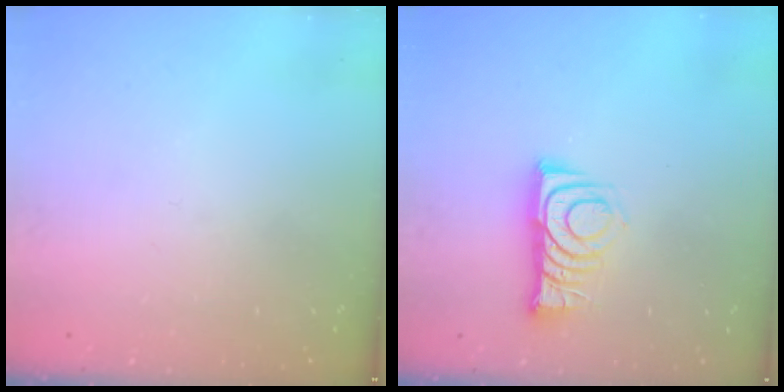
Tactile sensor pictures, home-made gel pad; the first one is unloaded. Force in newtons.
{"total": 8.9, "press": 8.8, "slide": 0.9}